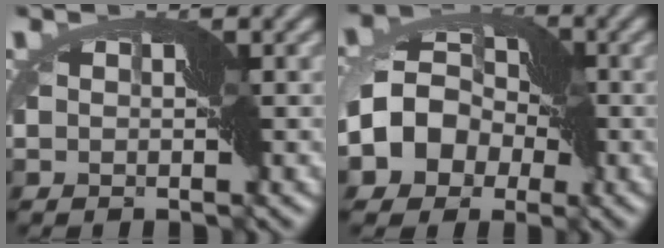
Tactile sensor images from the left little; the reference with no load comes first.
{"total": 7.6, "force": [-1.6, 5.6, 4.8], "torque": [-0.090, -0.005, -0.051]}